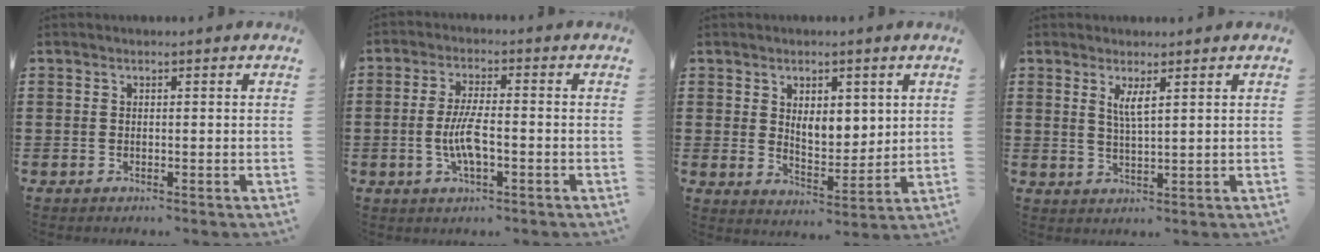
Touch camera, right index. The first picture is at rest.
{"total": 6.0, "force": [-1.4, 1.5, 5.7], "torque": [-0.126, -0.007, -0.033]}
{"total": 5.0, "force": [2.5, 3.1, 3.0], "torque": [-0.053, 0.001, 0.040]}
{"total": 2.6, "force": [1.5, 0.2, 2.1], "torque": [-0.045, -0.001, 0.024]}